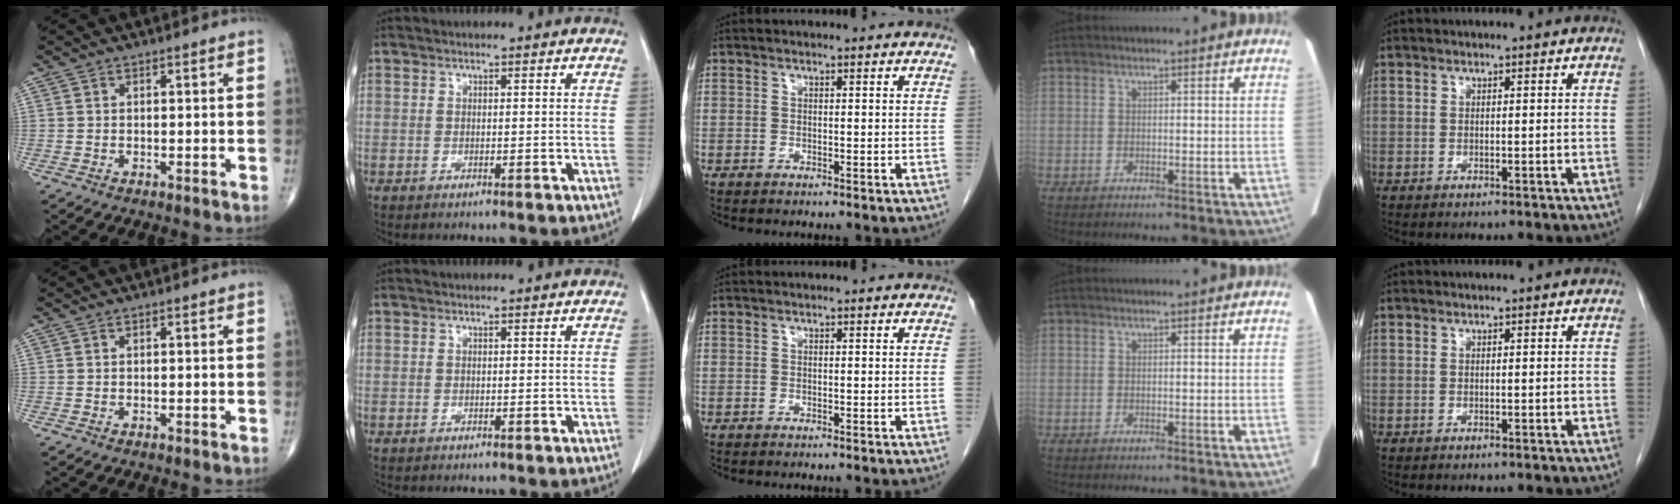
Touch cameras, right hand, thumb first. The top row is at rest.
{}